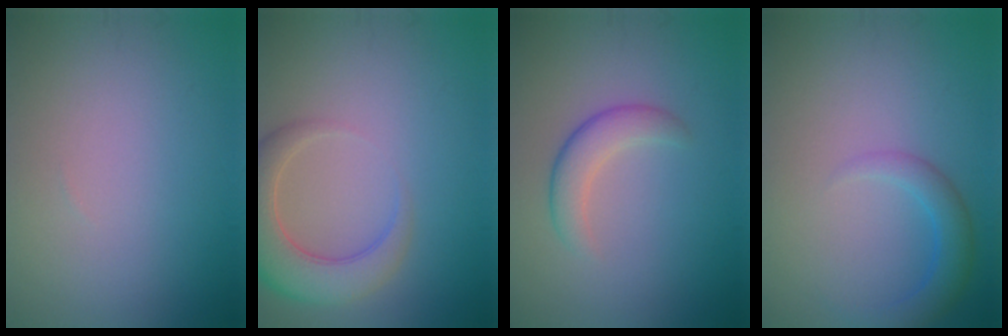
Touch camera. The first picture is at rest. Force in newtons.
{"total": 5.7, "press": 5.6, "slide": 0.6}
{"total": 2.8, "press": 2.8, "slide": 0.2}
{"total": 2.7, "press": 2.7, "slide": 0.2}